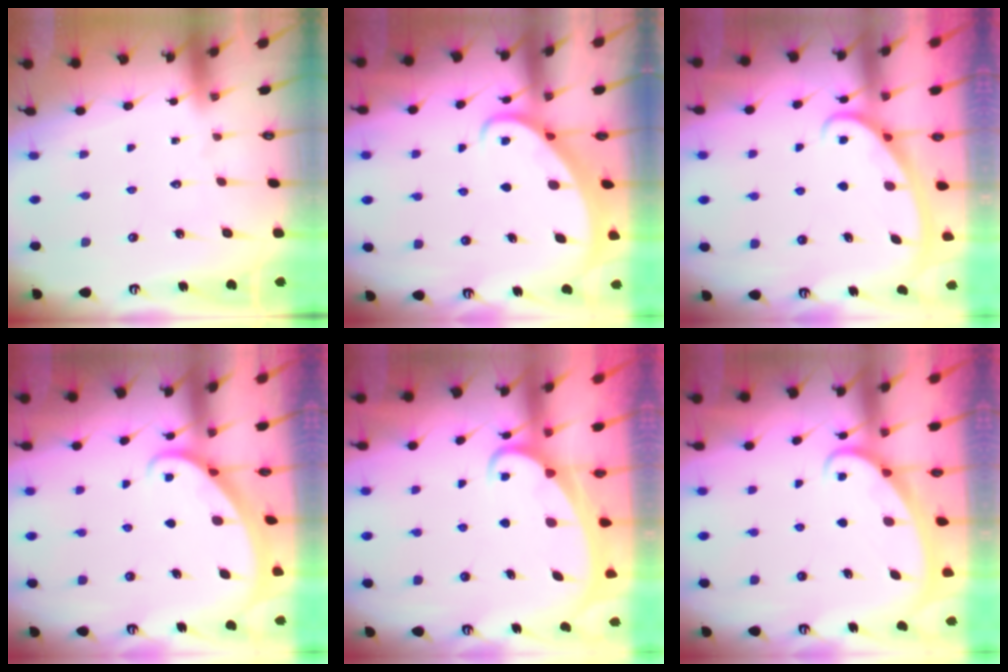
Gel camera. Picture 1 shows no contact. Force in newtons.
{"total": 2.6, "press": 2.6, "slide": 0.3}
{"total": 2.8, "press": 2.8, "slide": 0.4}
{"total": 1.8, "press": 1.7, "slide": 0.1}
{"total": 2.1, "press": 2.1, "slide": 0.2}
{"total": 2.2, "press": 2.1, "slide": 0.3}